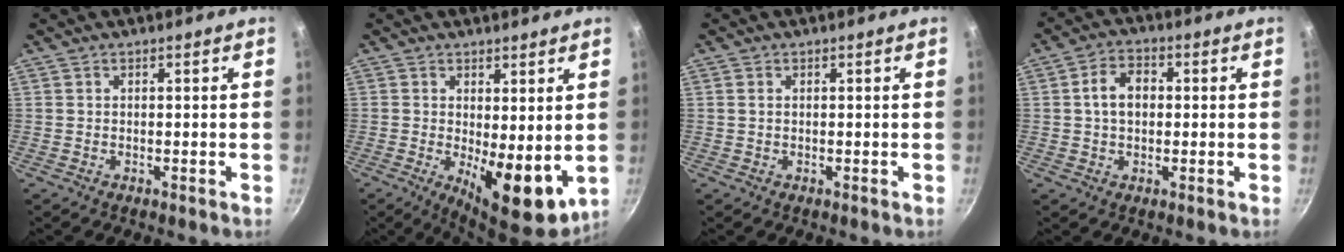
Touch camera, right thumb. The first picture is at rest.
{"total": 9.8, "force": [-0.2, 3.9, 8.9], "torque": [-0.107, -0.019, 0.008]}
{"total": 0.7, "force": [0.2, 0.5, 0.5], "torque": [-0.011, 0.001, 0.003]}
{"total": 6.3, "force": [0.6, 4.5, 4.4], "torque": [-0.061, 0.015, 0.002]}